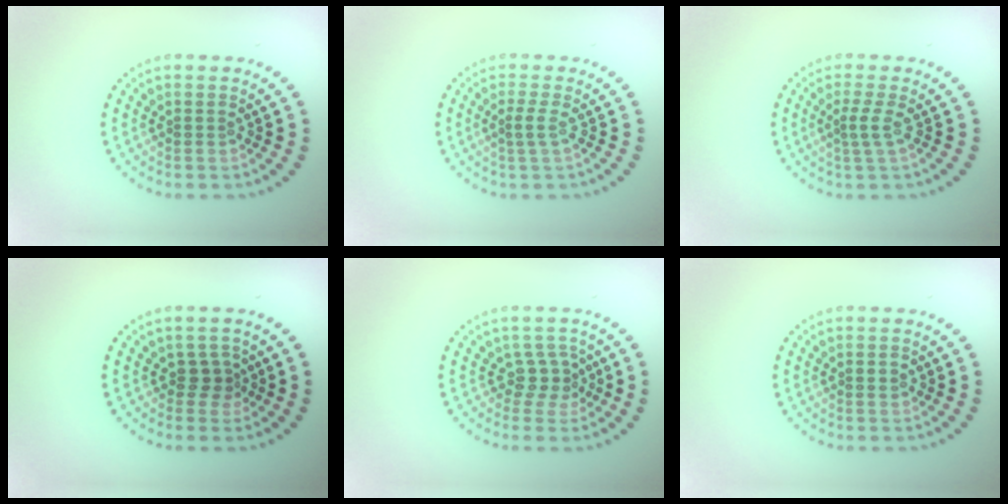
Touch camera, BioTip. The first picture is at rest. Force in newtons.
{"total": 1.2, "press": 1.0, "slide": 0.8}
{"total": 1.5, "press": 1.0, "slide": 1.2}
{"total": 1.6, "press": 1.2, "slide": 1.0}
{"total": 2.1, "press": 1.6, "slide": 1.3}
{"total": 1.1, "press": 1.1, "slide": 0.2}